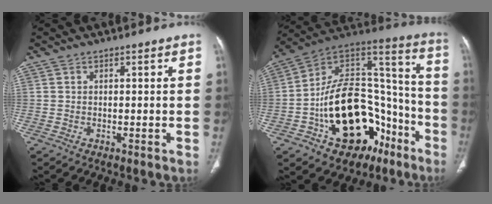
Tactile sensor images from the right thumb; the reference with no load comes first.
{"total": 28.0, "force": [-10.9, 17.8, 18.7], "torque": [-0.284, 0.094, -0.160]}